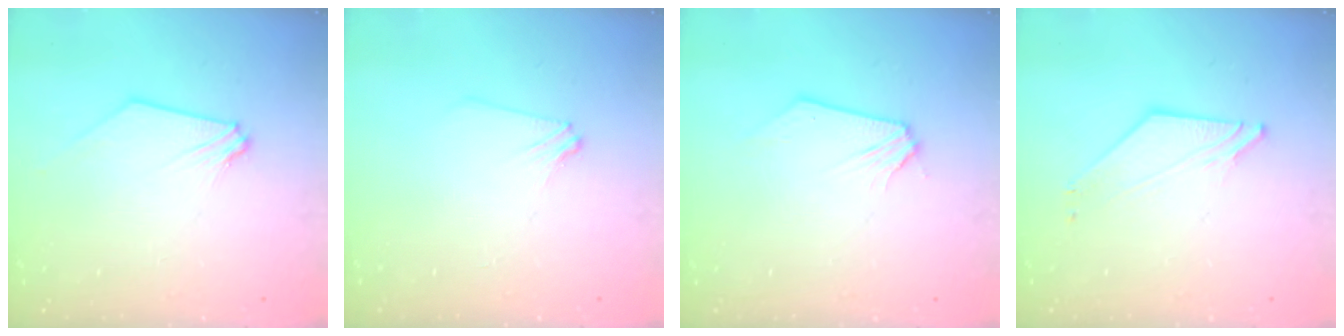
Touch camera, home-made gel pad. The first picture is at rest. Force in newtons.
{"total": 2.9, "press": 2.9, "slide": 0.5}
{"total": 0.0}
{"total": 2.9, "press": 2.9, "slide": 0.2}